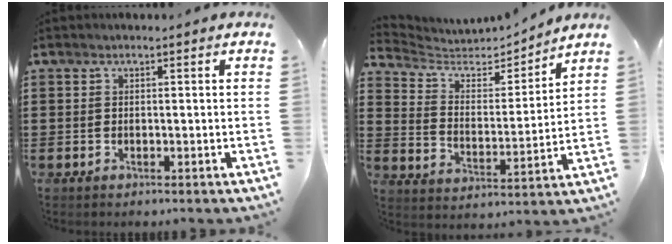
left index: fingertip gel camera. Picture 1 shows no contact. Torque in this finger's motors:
{"motor_torque": [-0.48, -0.46, 0.01, -0.01]}